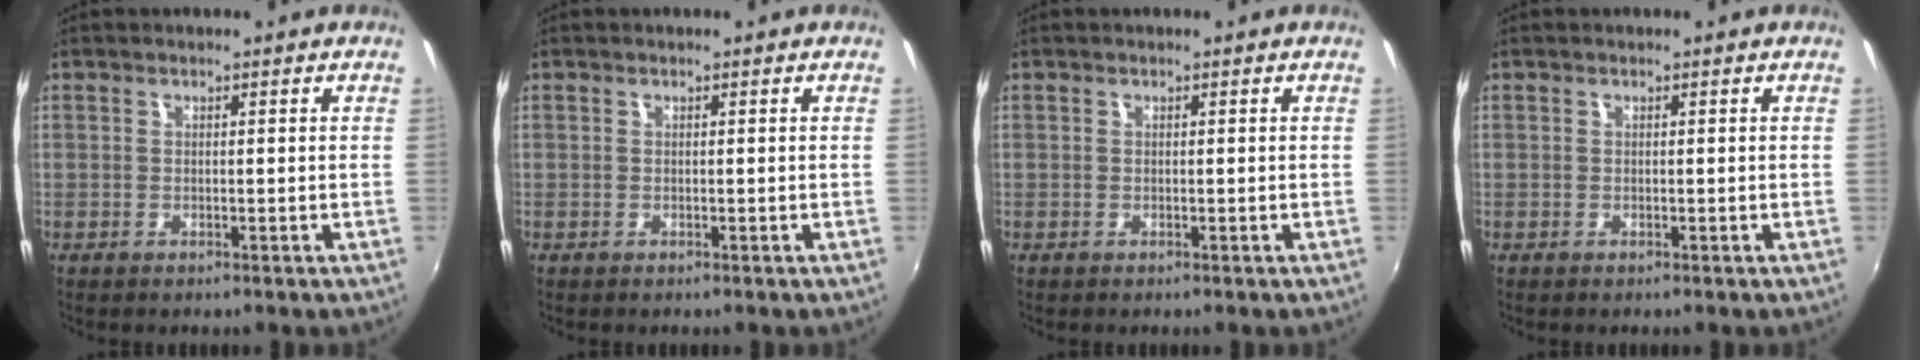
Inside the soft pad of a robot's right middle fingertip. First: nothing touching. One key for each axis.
{"total": 0.0}
{"total": 0.0}
{"total": 0.0}